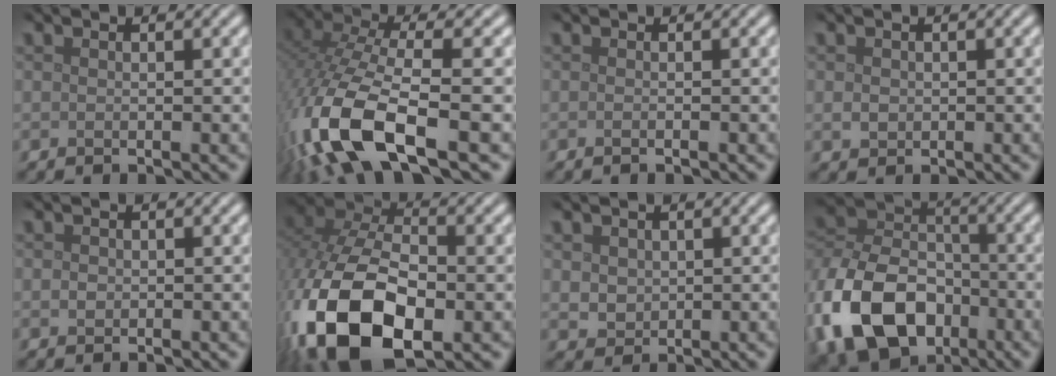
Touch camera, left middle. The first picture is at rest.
{"total": 12.2, "force": [-4.8, 5.0, 10.0], "torque": [-0.226, -0.018, -0.090]}
{"total": 0.5, "force": [-0.2, 0.2, 0.4], "torque": [-0.006, -0.005, -0.008]}
{"total": 1.1, "force": [0.0, 1.0, 0.4], "torque": [-0.006, -0.003, -0.001]}
{"total": 0.7, "force": [0.0, 0.6, 0.3], "torque": [-0.004, -0.003, -0.002]}
{"total": 15.6, "force": [-5.3, 9.2, 11.4], "torque": [-0.265, -0.033, -0.094]}
{"total": 1.8, "force": [0.5, 1.5, 0.7], "torque": [-0.018, -0.006, 0.014]}
{"total": 13.0, "force": [-5.4, 9.0, 7.6], "torque": [-0.171, -0.013, -0.110]}